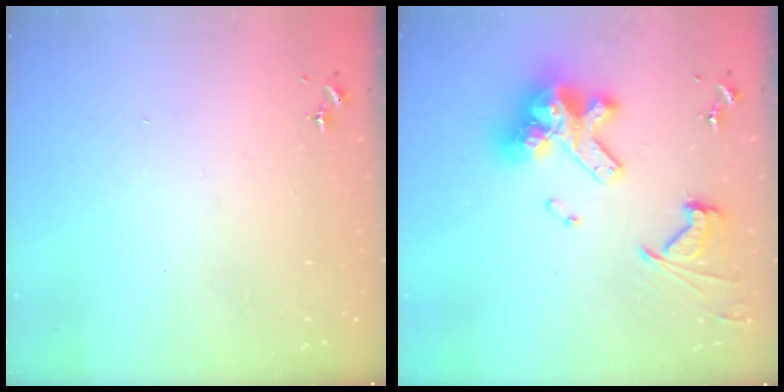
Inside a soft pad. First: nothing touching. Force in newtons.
{"total": 18.5, "press": 18.3, "slide": 2.2}